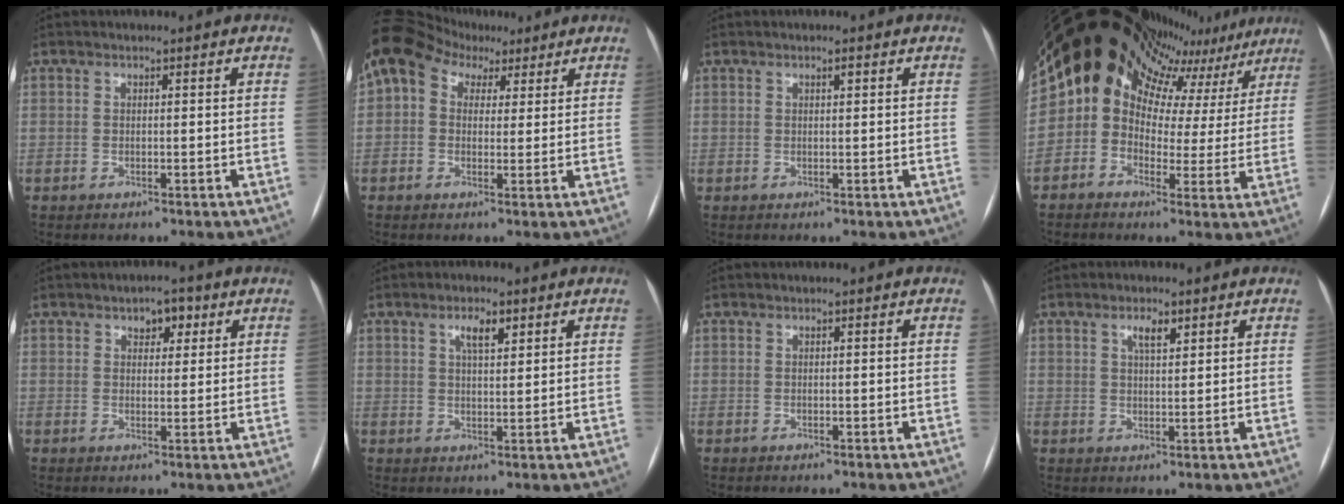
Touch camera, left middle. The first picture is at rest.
{"total": 7.6, "force": [3.5, 5.6, 3.7], "torque": [-0.077, 0.051, 0.069]}
{"total": 0.7, "force": [0.4, 0.2, 0.6], "torque": [-0.012, 0.000, 0.006]}
{"total": 19.5, "force": [13.9, 10.9, 8.1], "torque": [-0.146, 0.075, 0.166]}
{"total": 3.4, "force": [1.8, 2.0, 2.1], "torque": [-0.026, 0.009, 0.025]}
{"total": 3.6, "force": [1.9, 1.1, 2.8], "torque": [-0.050, 0.004, 0.032]}
{"total": 0.0}
{"total": 2.6, "force": [1.5, 0.8, 1.9], "torque": [-0.037, 0.002, 0.027]}